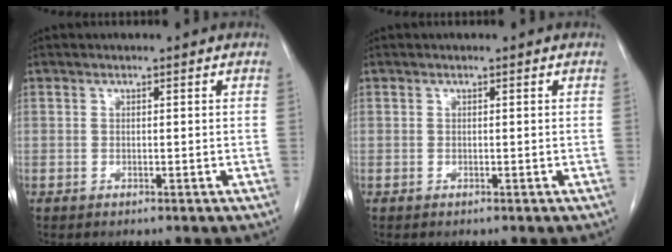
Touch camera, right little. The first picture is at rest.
{"total": 0.0}